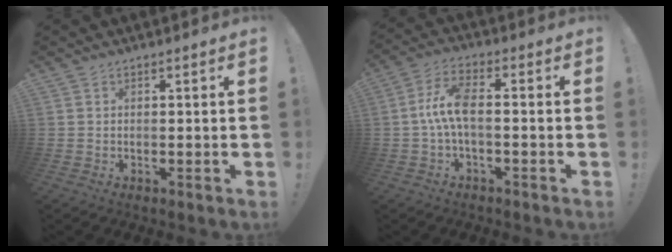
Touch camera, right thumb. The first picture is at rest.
{"total": 8.6, "force": [-0.7, 2.9, 8.0], "torque": [-0.163, 0.006, -0.012]}